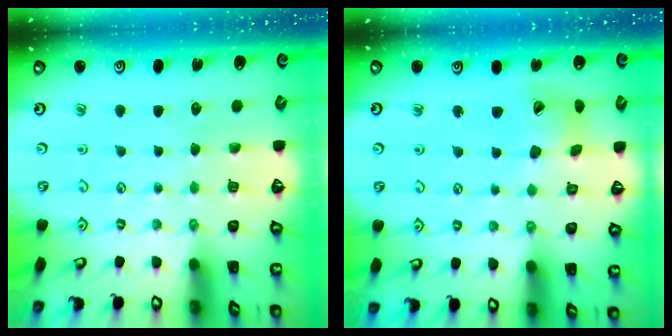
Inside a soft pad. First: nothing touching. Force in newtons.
{"total": 12.0, "press": 11.9, "slide": 1.3}